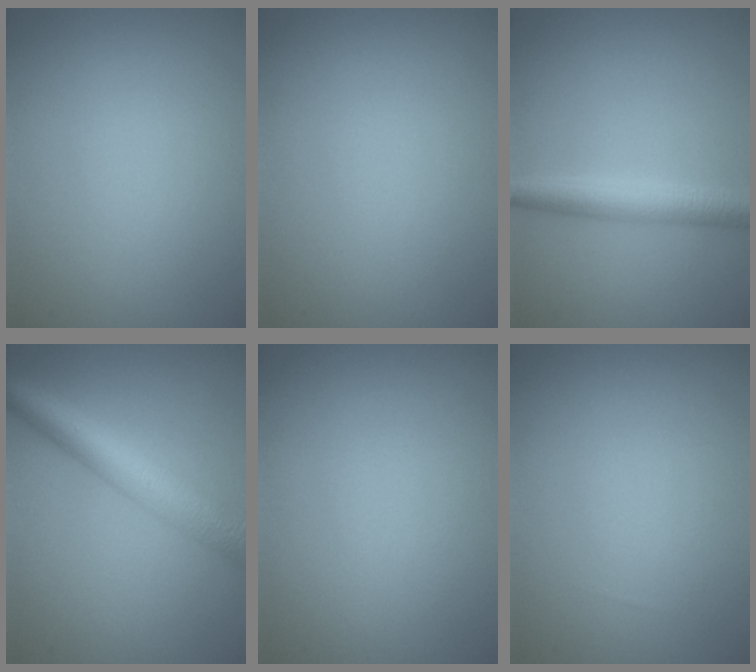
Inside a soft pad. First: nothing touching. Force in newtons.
{"total": 0.0}
{"total": 3.5, "press": 3.5, "slide": 0.1}
{"total": 6.2, "press": 6.2, "slide": 0.1}
{"total": 0.0}
{"total": 0.0}